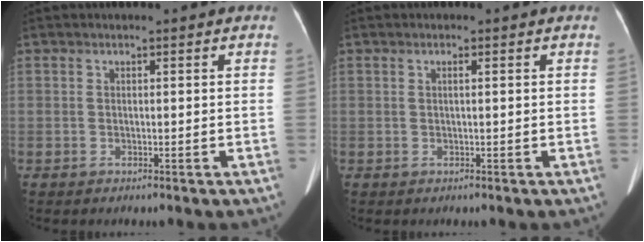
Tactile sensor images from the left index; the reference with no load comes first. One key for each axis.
{"total": 0.6, "fx": 0.1, "fy": -0.1, "fz": 0.6, "tx": -0.014, "ty": -0.001, "tz": 0.000}